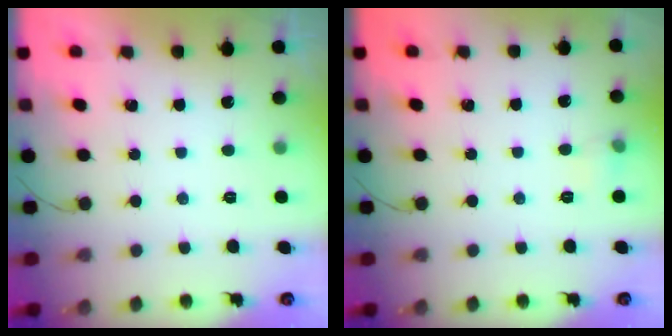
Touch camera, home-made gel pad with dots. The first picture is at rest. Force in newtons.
{"total": 4.1, "press": 4.0, "slide": 1.2}